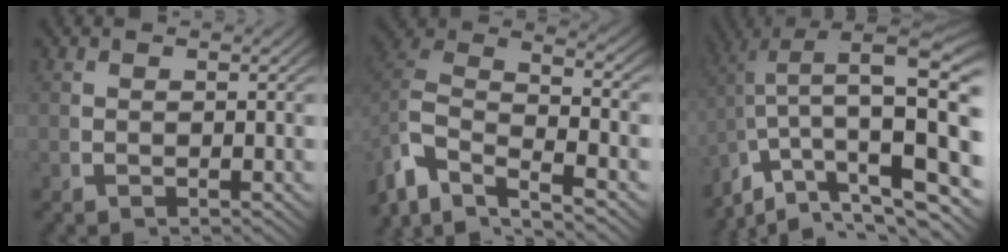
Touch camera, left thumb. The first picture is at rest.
{"total": 12.1, "force": [-1.4, 9.0, 8.0], "torque": [-0.190, -0.035, -0.027]}
{"total": 12.5, "force": [-1.6, 6.2, 10.7], "torque": [-0.176, -0.034, -0.007]}